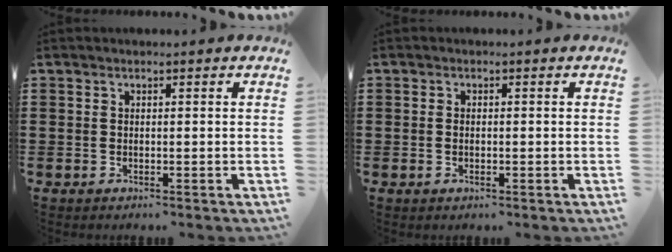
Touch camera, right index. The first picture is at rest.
{"total": 1.1, "force": [-0.2, 0.5, 0.9], "torque": [-0.020, 0.001, -0.004]}